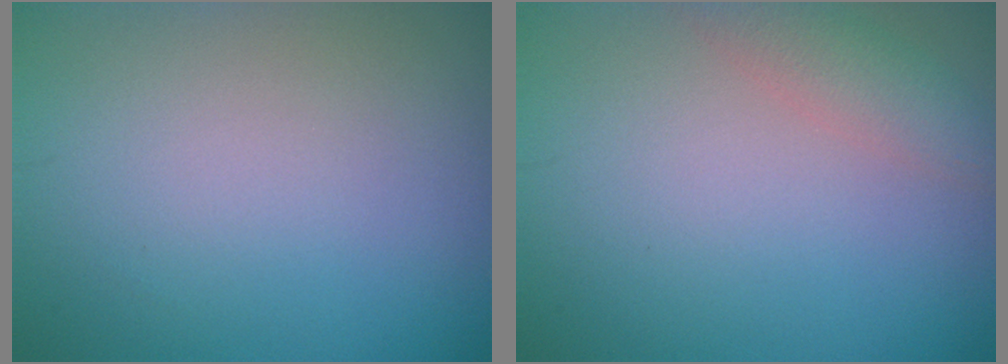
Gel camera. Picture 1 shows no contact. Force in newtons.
{"total": 2.5, "press": 2.5, "slide": 0.2}